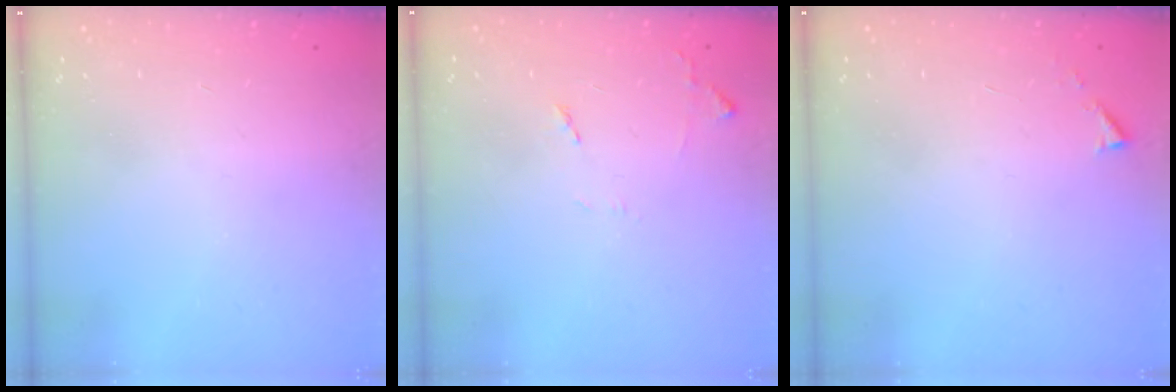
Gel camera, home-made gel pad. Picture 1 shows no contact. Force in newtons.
{"total": 6.8, "press": 6.8, "slide": 0.9}
{"total": 2.9, "press": 2.9, "slide": 0.4}